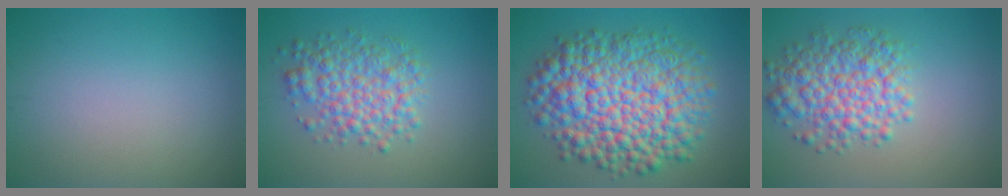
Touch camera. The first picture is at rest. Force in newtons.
{"total": 4.9, "press": 4.9, "slide": 0.1}
{"total": 12.8, "press": 12.8, "slide": 0.3}
{"total": 5.8, "press": 5.8, "slide": 0.2}